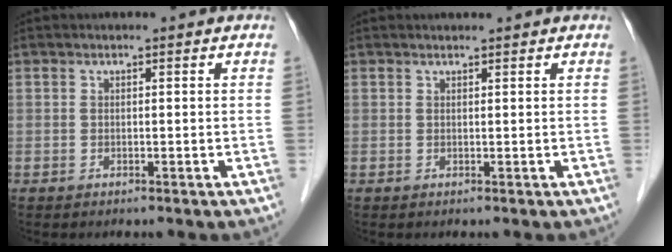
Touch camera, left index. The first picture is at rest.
{"total": 0.7, "force": [0.7, 0.0, 0.1], "torque": [-0.008, 0.002, 0.013]}